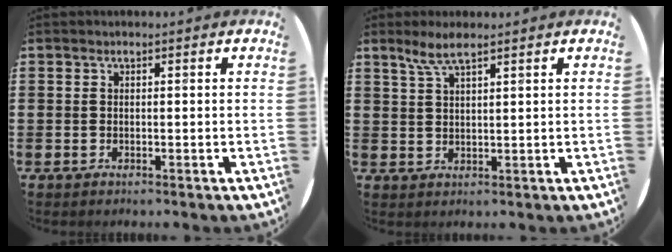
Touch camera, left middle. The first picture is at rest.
{"total": 3.7, "force": [2.8, 0.6, 2.4], "torque": [-0.053, 0.005, 0.050]}